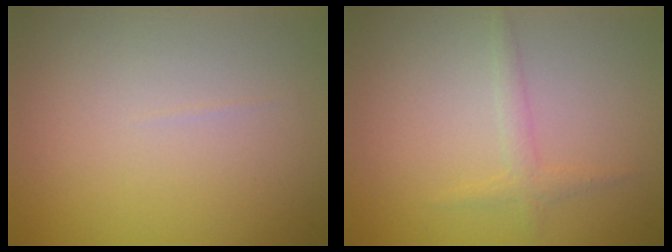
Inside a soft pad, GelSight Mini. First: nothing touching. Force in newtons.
{"total": 1.4, "press": 1.4, "slide": 0.1}